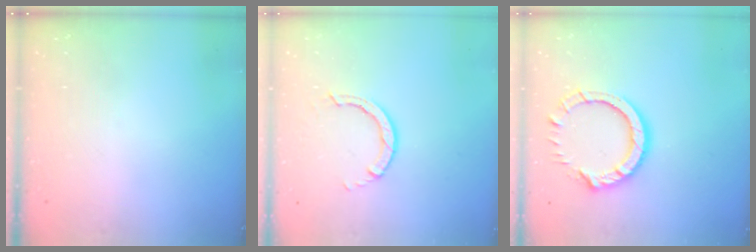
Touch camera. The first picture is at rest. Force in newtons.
{"total": 2.8, "press": 2.8, "slide": 0.2}
{"total": 10.8, "press": 10.8, "slide": 1.2}